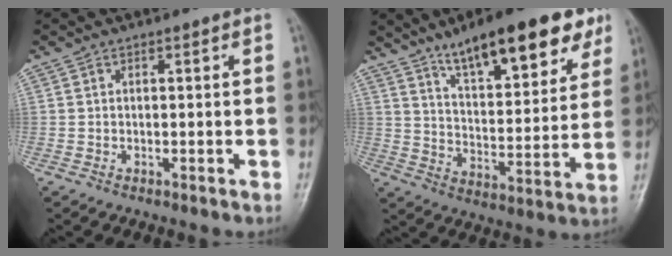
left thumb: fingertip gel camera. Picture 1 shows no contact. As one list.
[{"total": 19.2, "force": [12.2, 6.2, 13.5], "torque": [-0.163, -0.046, 0.193]}]